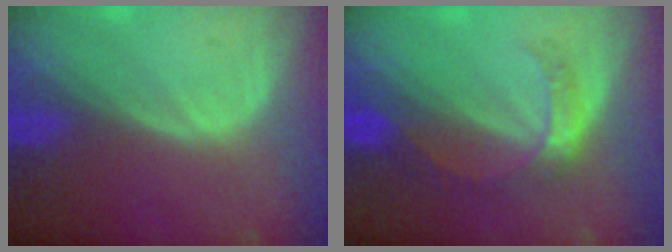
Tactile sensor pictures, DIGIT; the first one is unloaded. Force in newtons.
{"total": 5.1, "press": 4.7, "slide": 2.1}